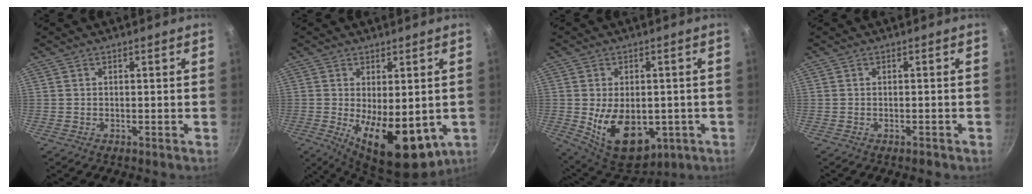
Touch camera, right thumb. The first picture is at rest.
{"total": 14.8, "force": [-2.4, 7.2, 12.7], "torque": [-0.171, -0.024, -0.018]}
{"total": 15.1, "force": [-2.6, 9.8, 11.2], "torque": [-0.148, -0.012, -0.016]}
{"total": 1.3, "force": [-0.9, 0.4, 0.8], "torque": [-0.013, 0.009, -0.009]}